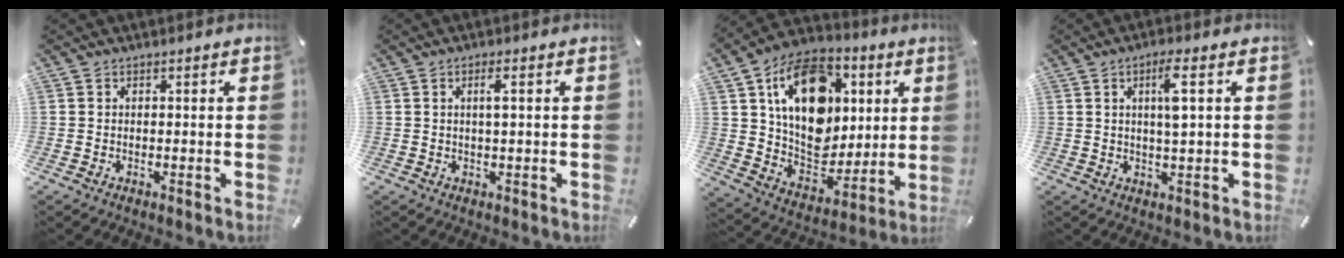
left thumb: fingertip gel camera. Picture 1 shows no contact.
{"total": 2.7, "force": [0.6, 0.4, 2.6], "torque": [-0.051, 0.002, 0.008]}
{"total": 20.7, "force": [6.8, 15.2, 12.3], "torque": [-0.199, -0.029, 0.123]}
{"total": 5.6, "force": [1.6, 0.7, 5.3], "torque": [-0.099, -0.003, 0.022]}